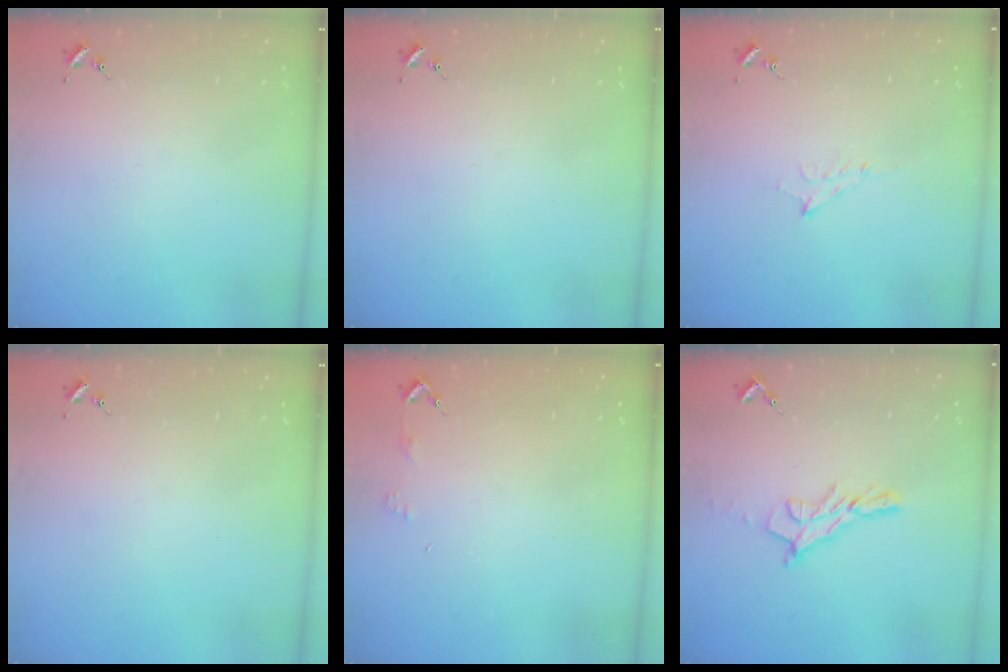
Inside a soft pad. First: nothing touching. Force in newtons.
{"total": 0.0}
{"total": 4.6, "press": 4.6, "slide": 0.7}
{"total": 0.0}
{"total": 2.9, "press": 2.9, "slide": 0.2}
{"total": 11.1, "press": 11.1, "slide": 0.9}